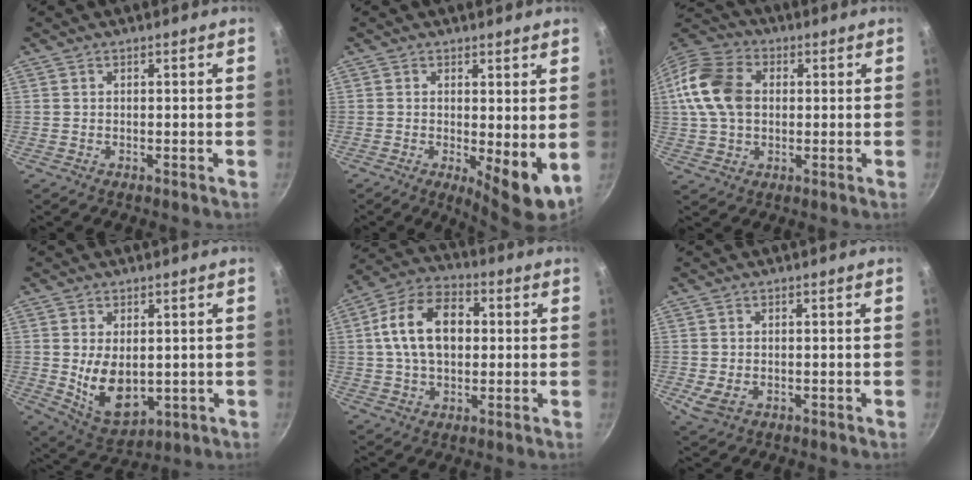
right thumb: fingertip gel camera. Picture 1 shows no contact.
{"total": 7.1, "force": [0.2, 2.4, 6.7], "torque": [-0.091, -0.018, 0.007]}
{"total": 14.5, "force": [1.8, 10.4, 9.9], "torque": [-0.183, 0.018, 0.020]}
{"total": 10.4, "force": [0.2, 6.5, 8.1], "torque": [-0.125, -0.021, 0.029]}
{"total": 14.6, "force": [1.9, 9.6, 10.8], "torque": [-0.161, 0.021, 0.019]}
{"total": 3.7, "force": [-0.7, 2.6, 2.6], "torque": [-0.049, -0.009, -0.006]}